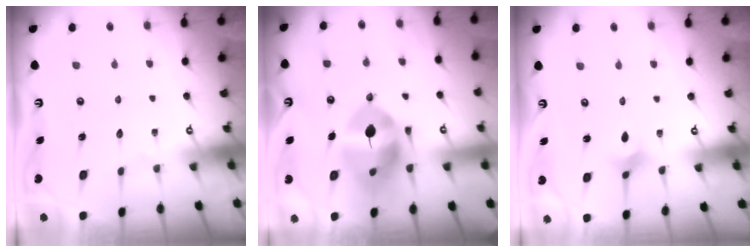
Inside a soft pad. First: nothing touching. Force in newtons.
{"total": 12.7, "press": 12.6, "slide": 1.8}
{"total": 2.5, "press": 2.5, "slide": 0.4}